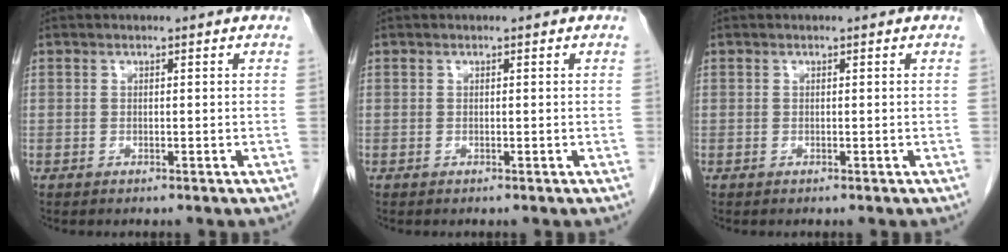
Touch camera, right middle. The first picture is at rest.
{"total": 0.0}
{"total": 0.0}